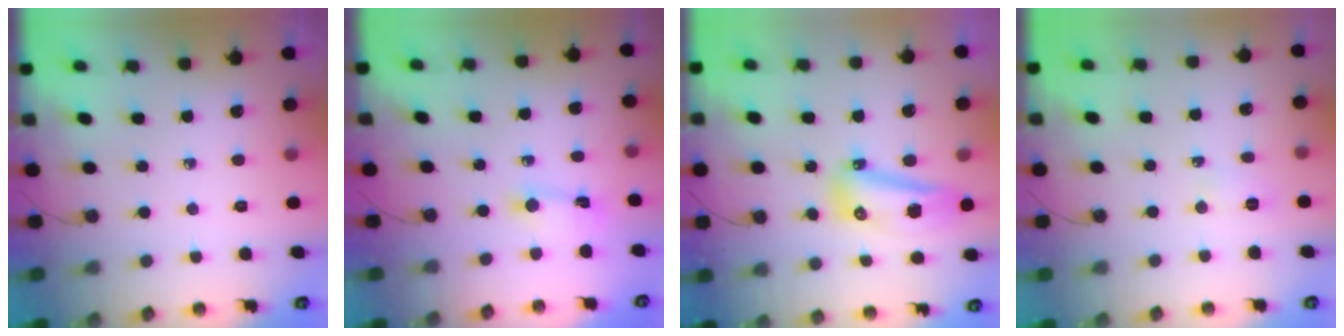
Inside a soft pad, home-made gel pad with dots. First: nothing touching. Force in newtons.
{"total": 2.0, "press": 2.0, "slide": 0.4}
{"total": 18.9, "press": 14.1, "slide": 12.5}
{"total": 2.8, "press": 2.7, "slide": 0.8}